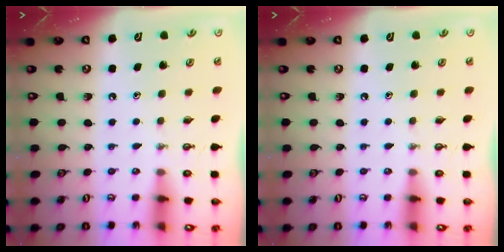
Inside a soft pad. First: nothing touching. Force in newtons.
{"total": 0.0}